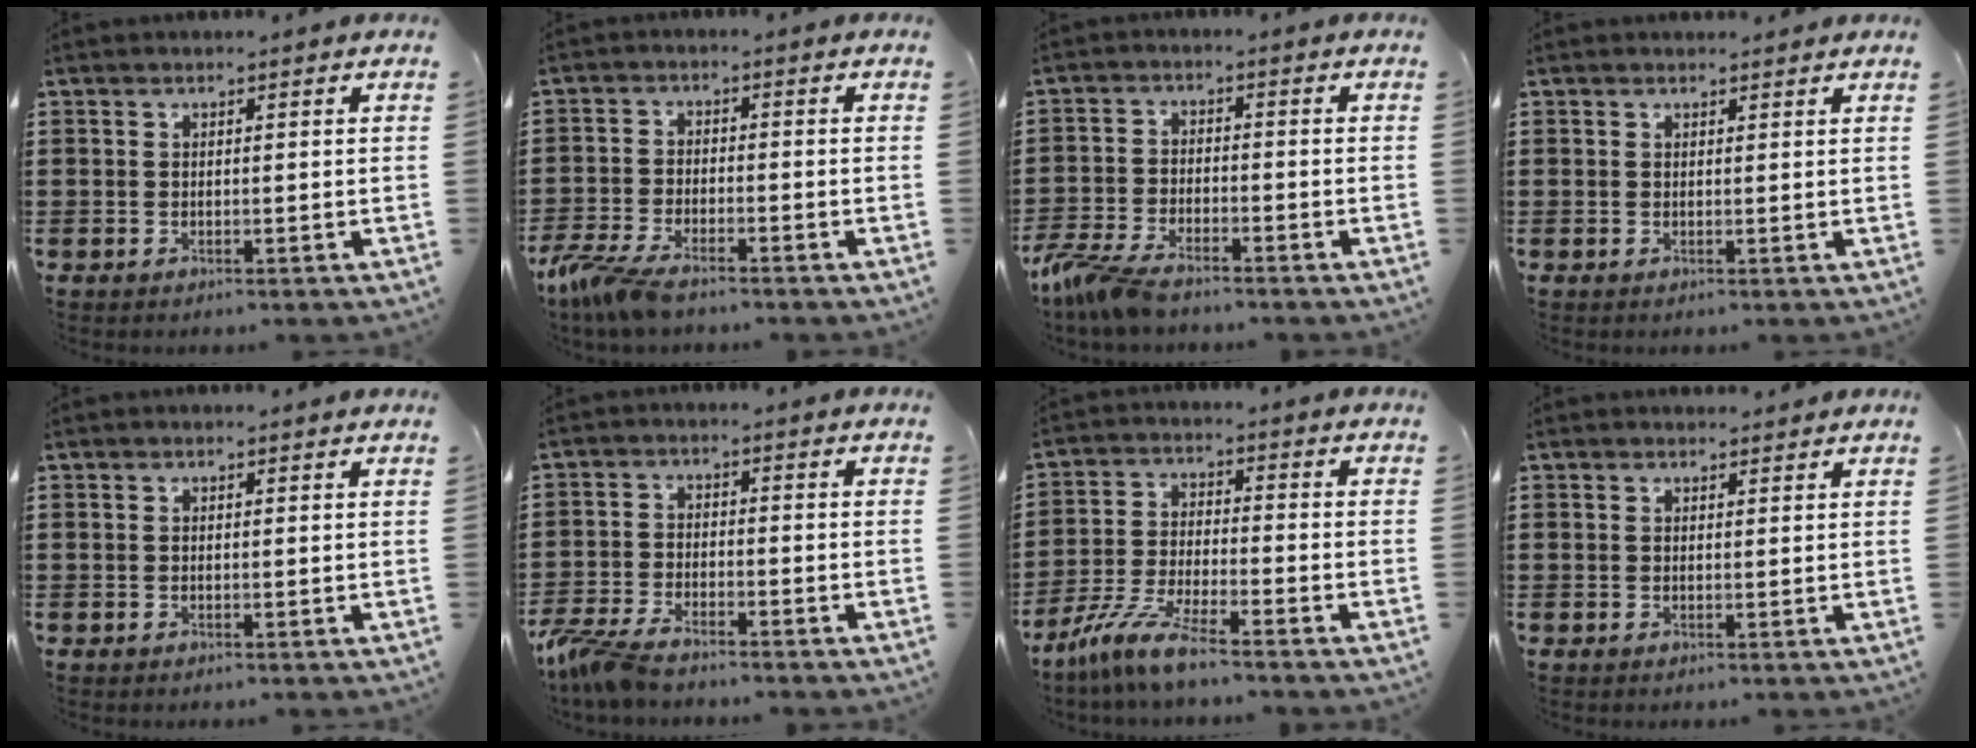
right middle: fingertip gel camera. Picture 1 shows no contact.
{"total": 5.2, "force": [-4.2, 1.0, 2.8], "torque": [-0.088, -0.018, -0.088]}
{"total": 5.4, "force": [-4.6, 0.9, 2.5], "torque": [-0.085, -0.015, -0.097]}
{"total": 0.7, "force": [0.7, 0.2, 0.1], "torque": [0.004, -0.002, 0.011]}
{"total": 0.0}
{"total": 4.8, "force": [-4.2, 0.5, 2.2], "torque": [-0.079, -0.019, -0.091]}
{"total": 7.0, "force": [-6.0, -0.2, 3.6], "torque": [-0.096, -0.020, -0.124]}
{"total": 1.0, "force": [1.0, 0.3, 0.1], "torque": [0.004, -0.001, 0.017]}